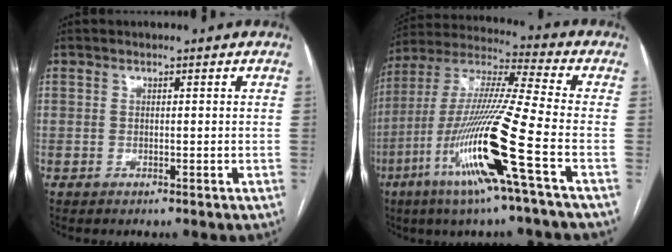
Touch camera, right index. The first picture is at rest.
{"total": 18.8, "force": [-7.3, -0.8, 17.3], "torque": [-0.362, -0.024, -0.146]}